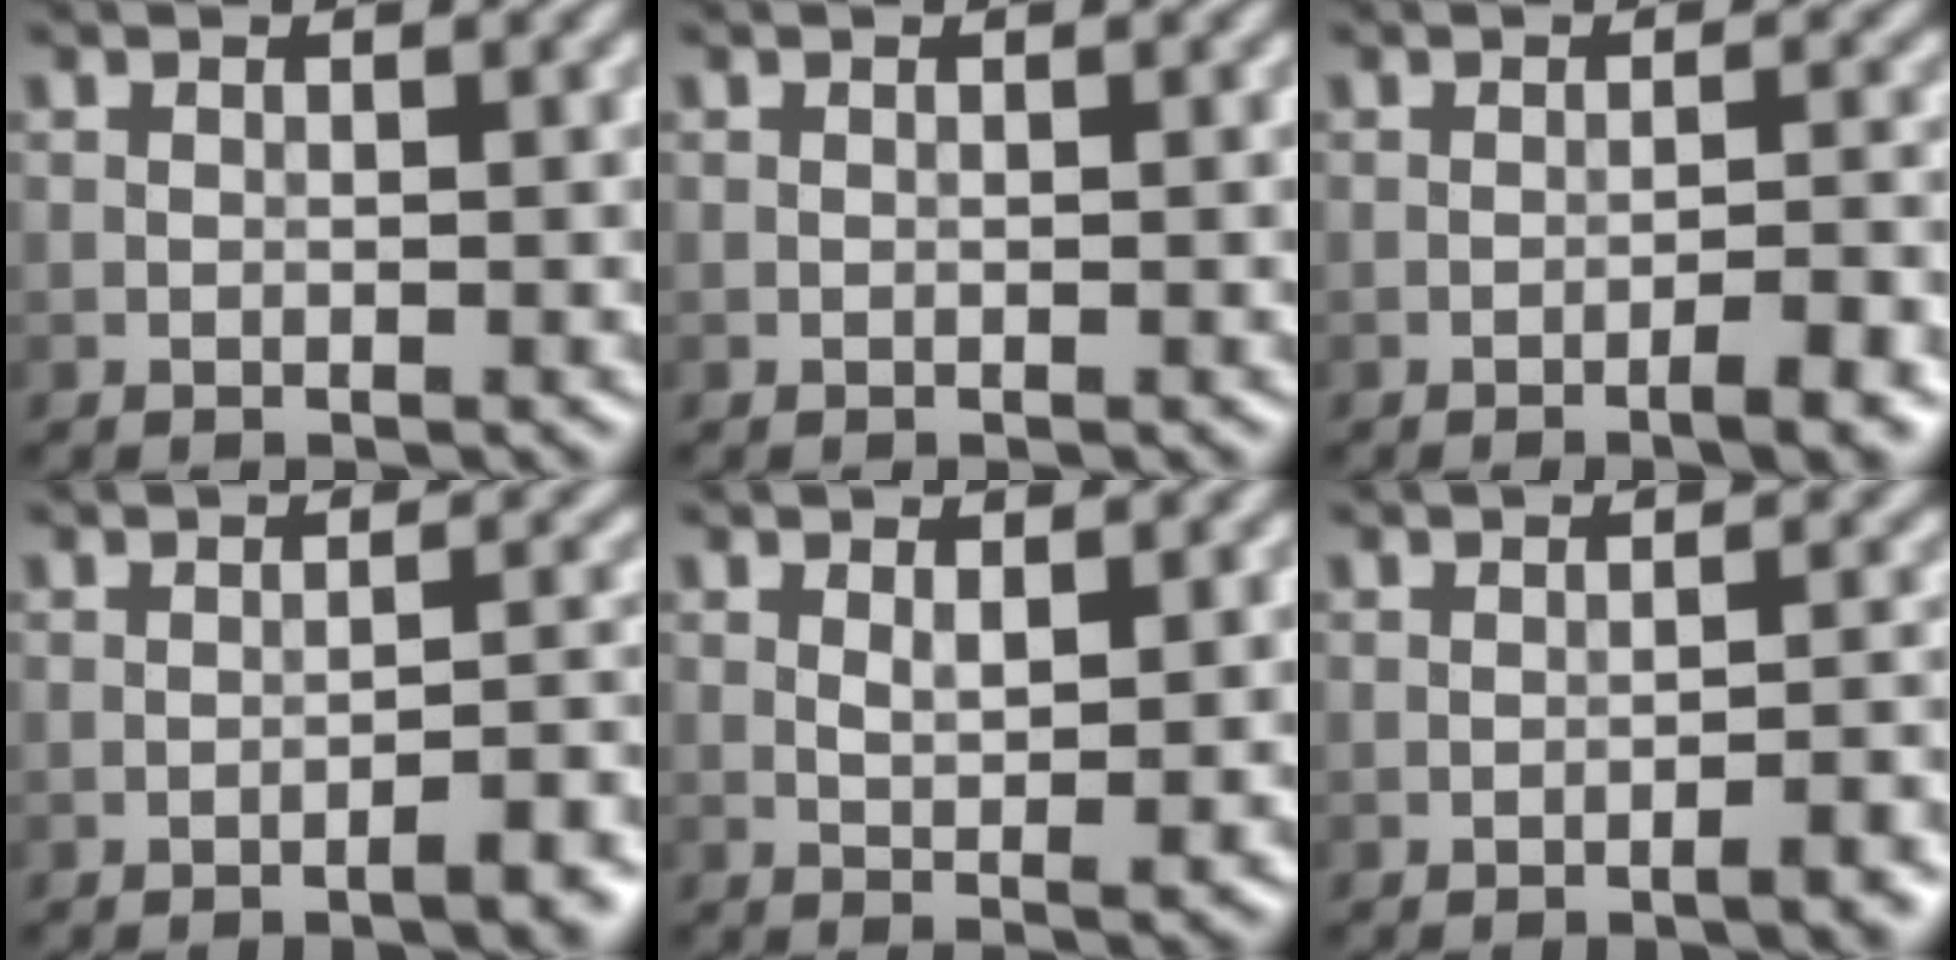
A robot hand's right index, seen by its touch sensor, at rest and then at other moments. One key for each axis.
{"total": 0.0}
{"total": 3.8, "fx": -1.9, "fy": 0.7, "fz": 3.2, "tx": -0.044, "ty": 0.008, "tz": -0.034}
{"total": 3.3, "fx": -1.9, "fy": 0.6, "fz": 2.5, "tx": -0.032, "ty": 0.012, "tz": -0.034}
{"total": 2.0, "fx": 0.6, "fy": 0.5, "fz": 1.8, "tx": -0.035, "ty": -0.005, "tz": 0.015}
{"total": 3.0, "fx": -1.6, "fy": 0.5, "fz": 2.5, "tx": -0.032, "ty": 0.010, "tz": -0.030}